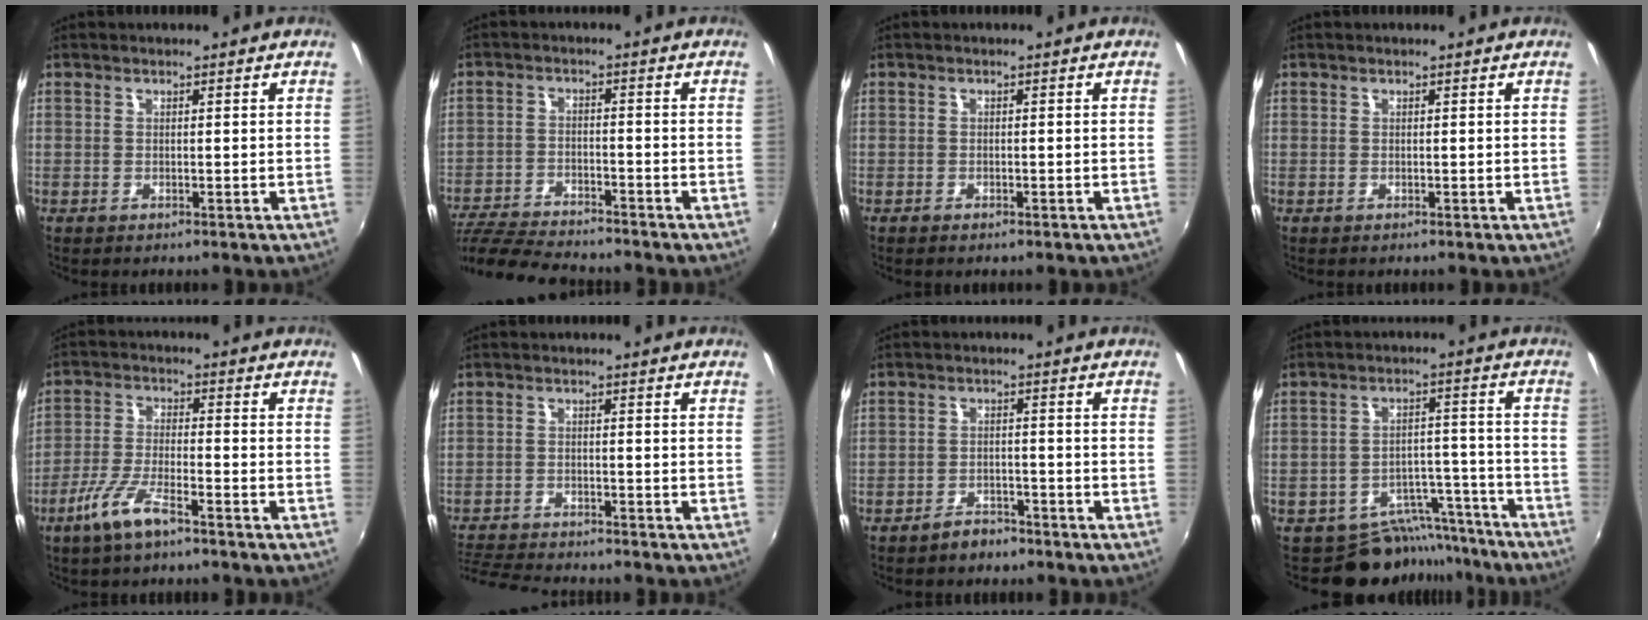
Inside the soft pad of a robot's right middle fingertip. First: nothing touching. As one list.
[{"total": 14.4, "force": [-12.9, 2.7, 5.8], "torque": [-0.145, -0.025, -0.225]}, {"total": 1.2, "force": [-0.9, 0.5, 0.5], "torque": [-0.011, -0.005, -0.017]}, {"total": 0.0}, {"total": 7.9, "force": [-5.2, 1.7, 5.7], "torque": [-0.125, -0.008, -0.101]}, {"total": 8.1, "force": [-7.8, 0.9, 2.2], "torque": [-0.069, -0.017, -0.140]}, {"total": 3.6, "force": [-3.1, 1.7, 0.9], "torque": [-0.025, 0.008, -0.045]}, {"total": 10.8, "force": [-9.7, 4.7, 0.6], "torque": [-0.005, 0.044, -0.126]}]